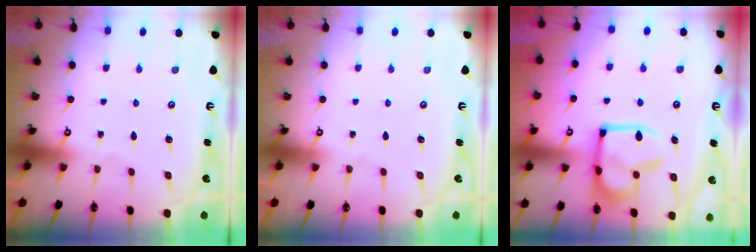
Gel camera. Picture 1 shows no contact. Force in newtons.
{"total": 0.0}
{"total": 14.6, "press": 14.5, "slide": 1.8}